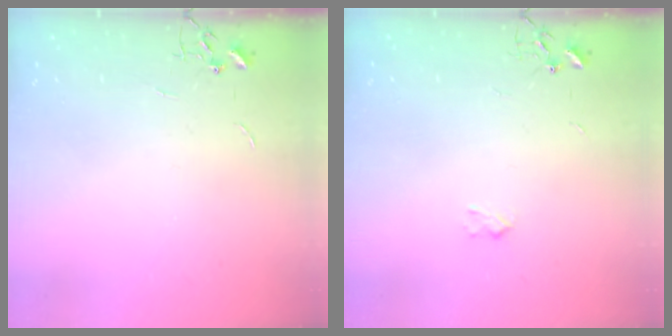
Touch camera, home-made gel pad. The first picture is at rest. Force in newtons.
{"total": 2.4, "press": 2.4, "slide": 0.4}